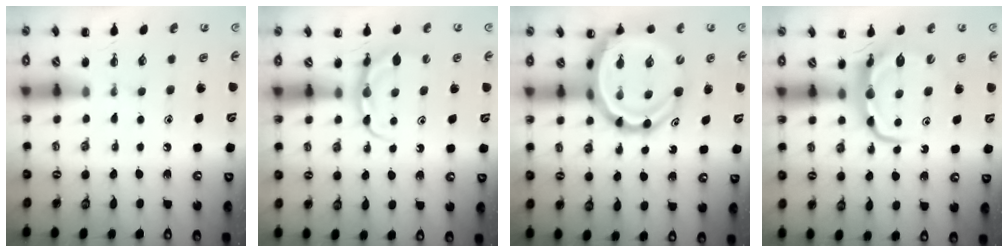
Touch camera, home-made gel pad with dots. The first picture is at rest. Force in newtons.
{"total": 5.9, "press": 5.9, "slide": 0.3}
{"total": 15.6, "press": 15.0, "slide": 4.3}
{"total": 6.6, "press": 6.5, "slide": 1.0}